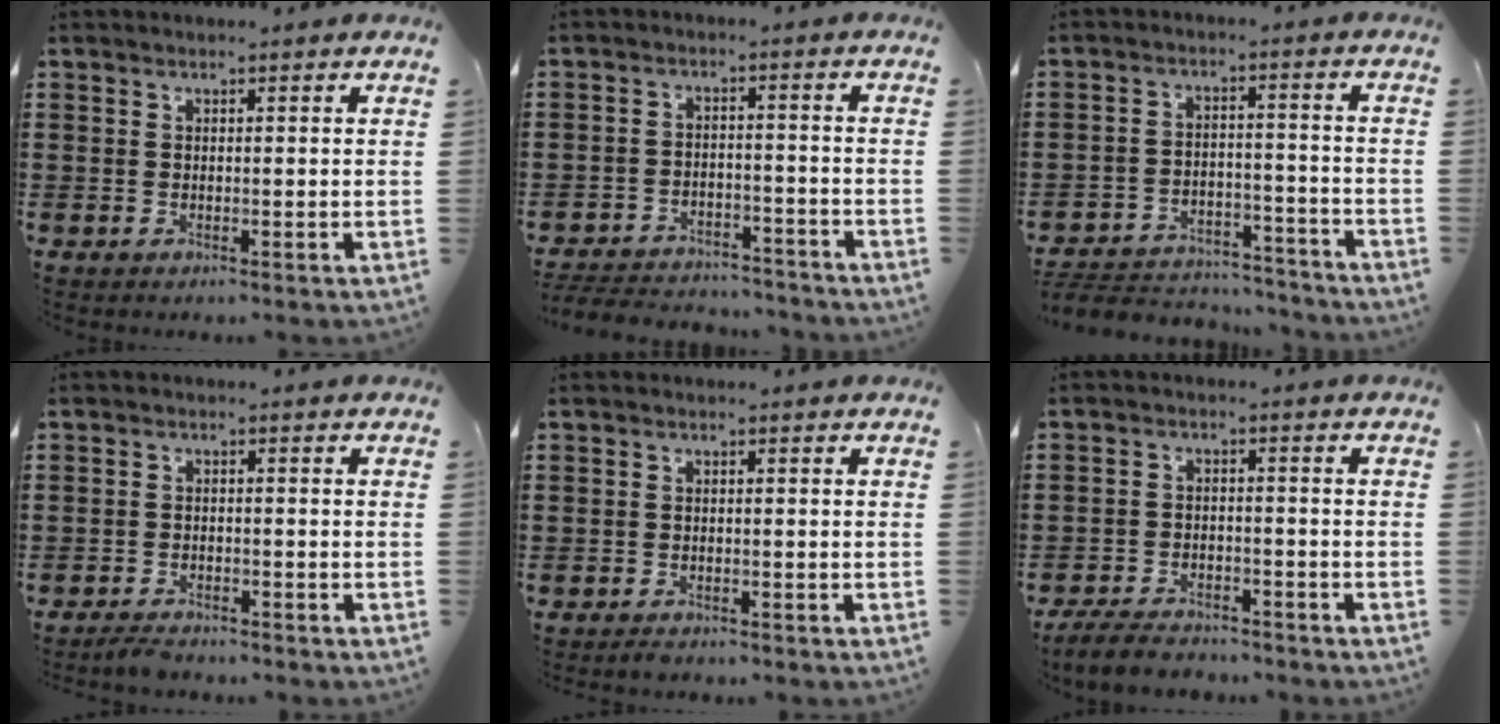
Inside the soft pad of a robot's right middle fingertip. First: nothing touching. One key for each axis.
{"total": 4.8, "fx": -4.7, "fy": 0.9, "fz": 0.1, "tx": -0.008, "ty": 0.010, "tz": -0.100}
{"total": 5.1, "fx": -4.9, "fy": 1.1, "fz": 0.6, "tx": -0.016, "ty": 0.011, "tz": -0.102}
{"total": 2.1, "fx": -2.0, "fy": 0.3, "fz": 0.2, "tx": -0.010, "ty": -0.002, "tz": -0.041}
{"total": 0.8, "fx": -0.8, "fy": 0.2, "fz": 0.1, "tx": -0.005, "ty": -0.001, "tz": -0.017}
{"total": 4.8, "fx": -4.6, "fy": 1.2, "fz": 0.8, "tx": -0.026, "ty": 0.006, "tz": -0.096}